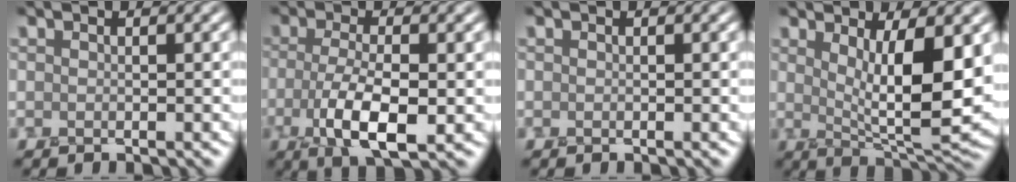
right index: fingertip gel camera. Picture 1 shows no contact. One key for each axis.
{"total": 5.6, "fx": -1.5, "fy": 2.1, "fz": 5.0, "tx": -0.106, "ty": -0.012, "tz": -0.027}
{"total": 0.0}
{"total": 8.3, "fx": 1.4, "fy": 2.4, "fz": 7.8, "tx": -0.125, "ty": -0.020, "tz": 0.034}